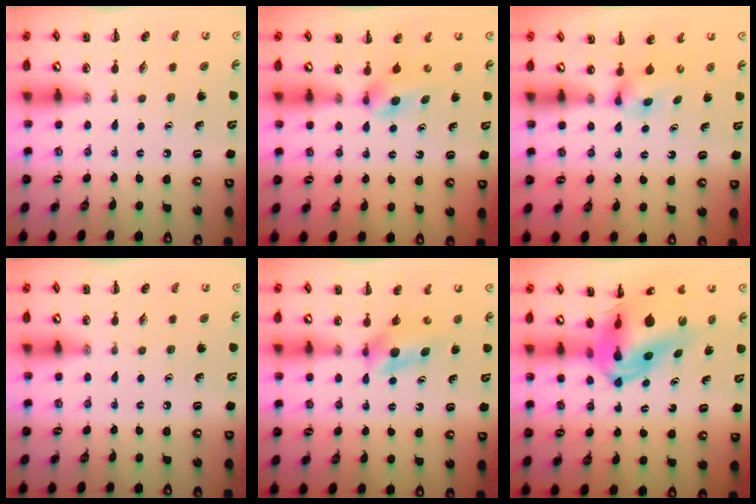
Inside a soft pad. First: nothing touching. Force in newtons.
{"total": 3.9, "press": 3.6, "slide": 1.3}
{"total": 2.9, "press": 2.8, "slide": 1.0}
{"total": 0.0}
{"total": 3.9, "press": 3.7, "slide": 0.9}
{"total": 11.3, "press": 10.7, "slide": 3.4}